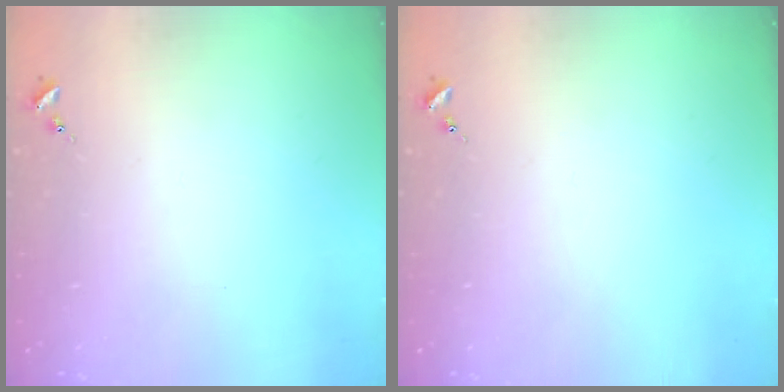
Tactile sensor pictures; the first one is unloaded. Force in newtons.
{"total": 0.0}